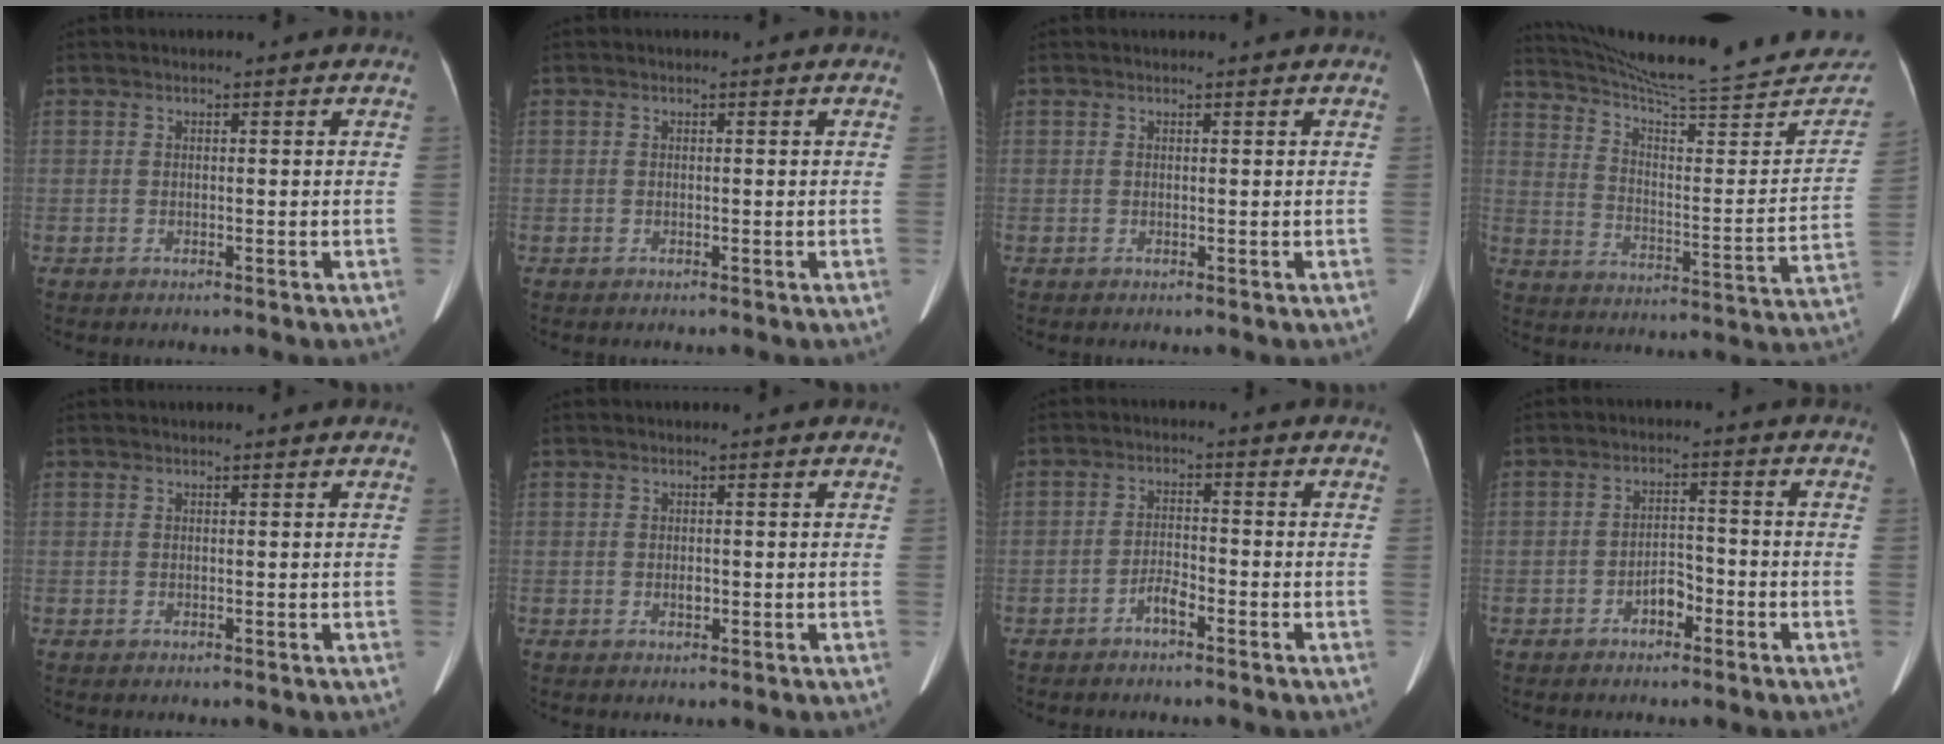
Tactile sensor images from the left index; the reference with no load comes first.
{"total": 0.0}
{"total": 1.1, "force": [1.0, 0.0, 0.4], "torque": [-0.007, 0.014, 0.014]}
{"total": 26.7, "force": [24.6, 2.6, 10.1], "torque": [-0.152, -0.067, 0.328]}
{"total": 1.0, "force": [0.9, -0.1, 0.4], "torque": [-0.004, 0.018, 0.017]}
{"total": 0.8, "force": [0.1, 0.4, 0.6], "torque": [-0.010, 0.001, 0.001]}
{"total": 2.5, "force": [-1.8, 0.6, 1.6], "torque": [-0.031, 0.004, -0.035]}
{"total": 3.1, "force": [-1.9, 1.6, 1.9], "torque": [-0.032, 0.010, -0.034]}